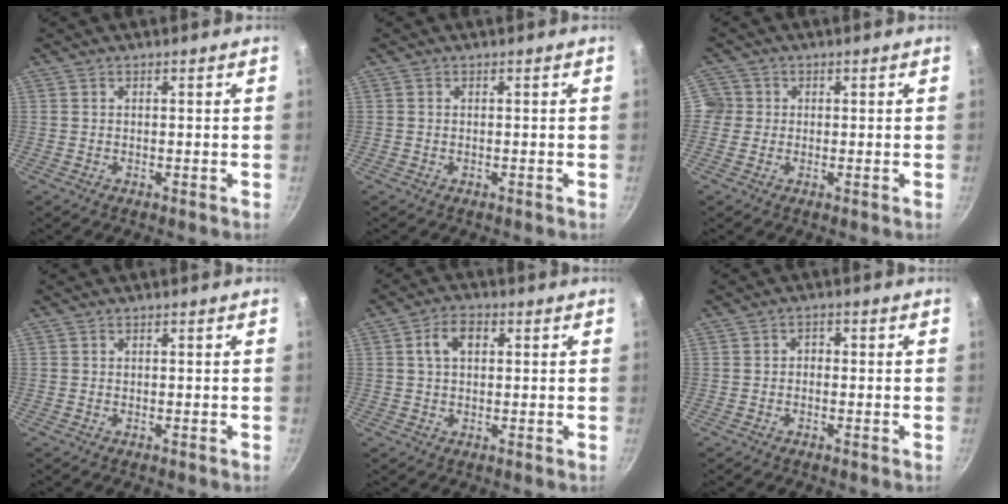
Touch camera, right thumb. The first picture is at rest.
{"total": 0.0}
{"total": 3.5, "force": [-0.1, 3.4, 0.5], "torque": [0.018, 0.006, -0.009]}
{"total": 0.0}
{"total": 5.6, "force": [1.4, 3.7, 4.0], "torque": [-0.054, 0.011, 0.021]}
{"total": 1.5, "force": [-0.2, 1.2, 0.8], "torque": [-0.012, 0.007, -0.005]}